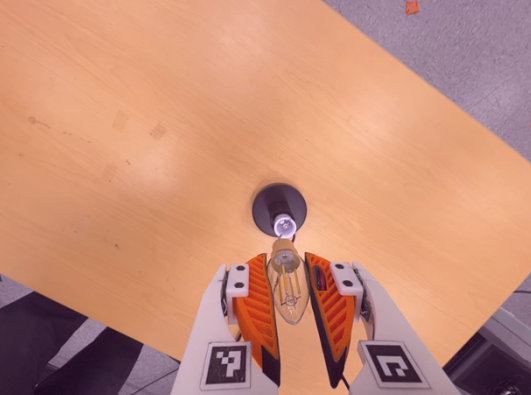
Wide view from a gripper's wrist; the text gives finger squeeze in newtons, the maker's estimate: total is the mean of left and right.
{"total": 14.7, "left": 16.0, "right": 13.3}